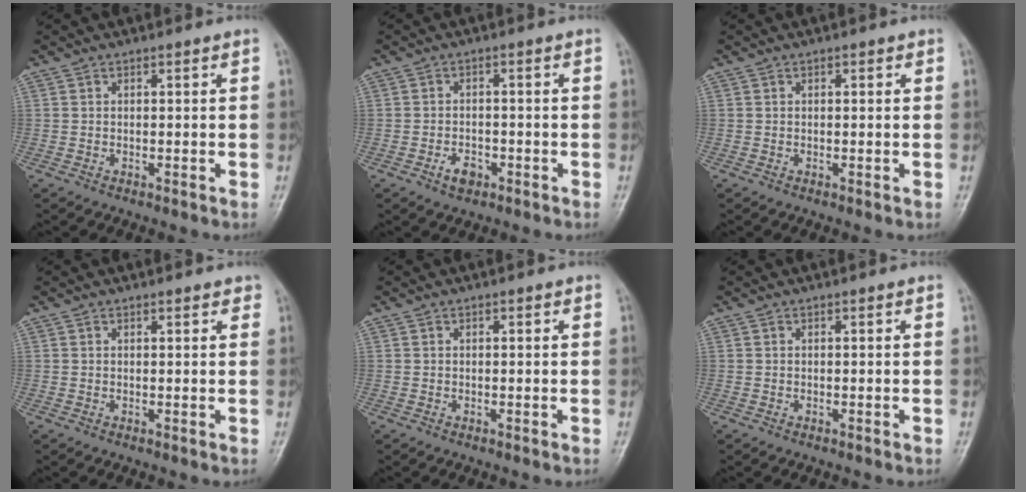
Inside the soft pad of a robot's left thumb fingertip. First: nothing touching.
{"total": 3.0, "force": [-1.8, 1.9, 1.6], "torque": [-0.022, 0.010, -0.028]}
{"total": 0.9, "force": [0.3, 0.5, 0.7], "torque": [-0.005, 0.001, 0.002]}
{"total": 1.5, "force": [1.1, 0.7, 0.9], "torque": [-0.004, -0.003, 0.008]}
{"total": 0.6, "force": [0.2, 0.3, 0.5], "torque": [-0.003, 0.002, 0.001]}
{"total": 0.0}